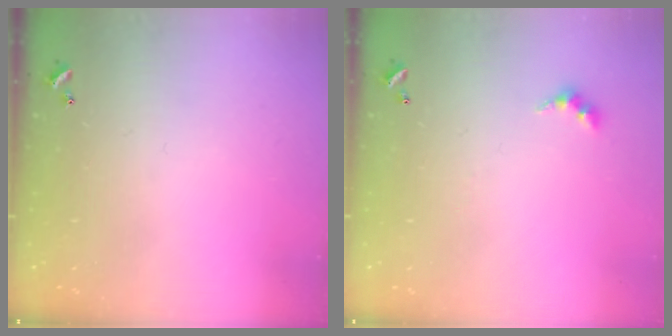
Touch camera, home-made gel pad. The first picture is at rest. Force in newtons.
{"total": 2.4, "press": 2.4, "slide": 0.5}